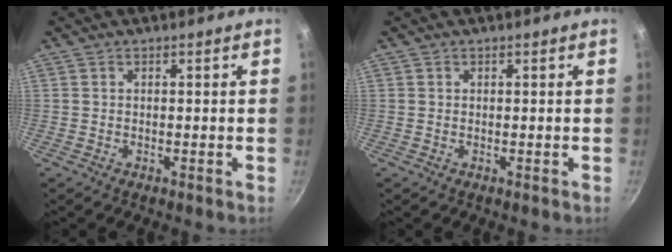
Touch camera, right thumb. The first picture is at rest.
{"total": 0.0}